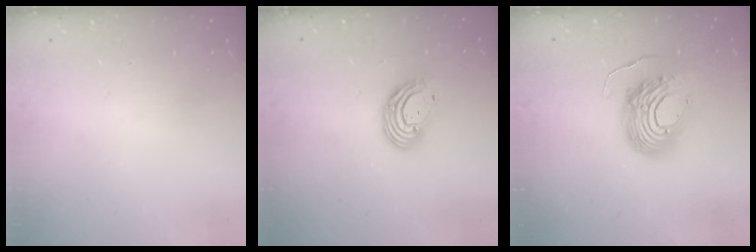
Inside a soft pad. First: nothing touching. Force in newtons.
{"total": 9.3, "press": 9.3, "slide": 1.0}
{"total": 13.4, "press": 13.4, "slide": 1.3}